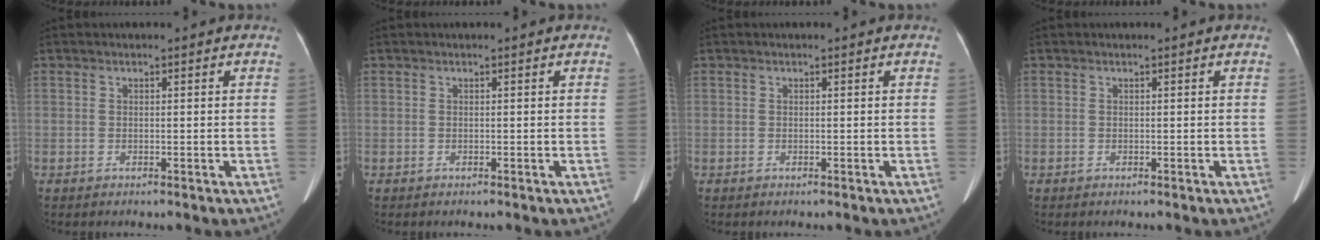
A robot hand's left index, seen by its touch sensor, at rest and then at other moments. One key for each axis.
{"total": 0.0}
{"total": 0.0}
{"total": 0.0}